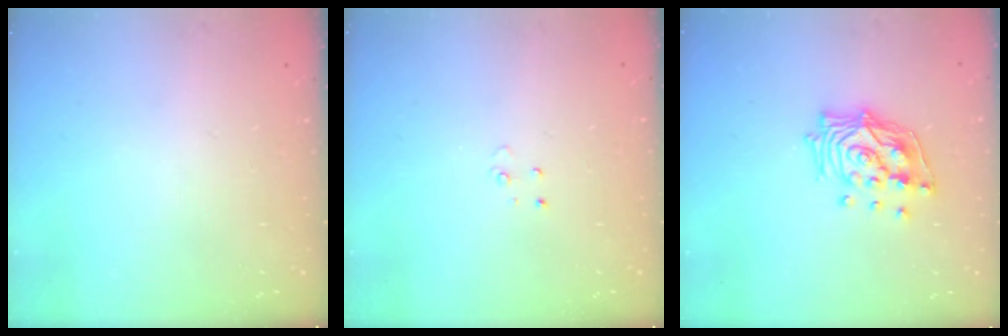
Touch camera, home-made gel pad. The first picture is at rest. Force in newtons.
{"total": 3.0, "press": 2.9, "slide": 0.3}
{"total": 14.1, "press": 14.0, "slide": 1.8}